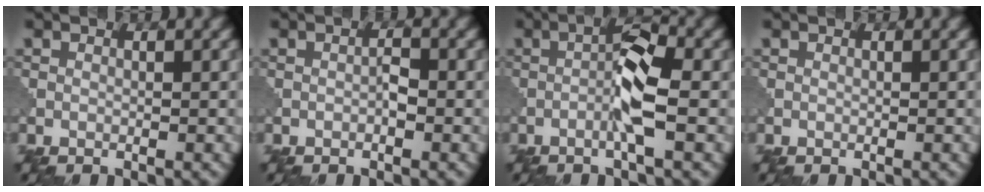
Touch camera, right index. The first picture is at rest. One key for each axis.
{"total": 1.1, "fx": -0.4, "fy": 0.4, "fz": 0.9, "tx": -0.016, "ty": 0.003, "tz": -0.007}
{"total": 3.9, "fx": -1.1, "fy": 0.3, "fz": 3.7, "tx": -0.070, "ty": 0.011, "tz": -0.027}
{"total": 0.0}